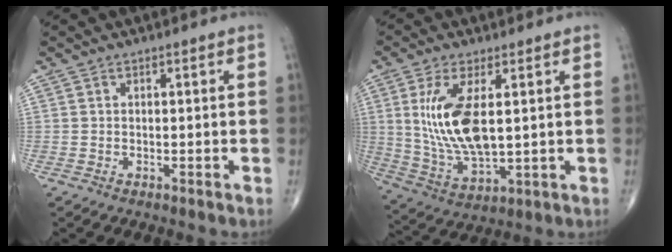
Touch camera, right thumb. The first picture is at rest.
{"total": 13.6, "force": [2.5, 5.8, 12.1], "torque": [-0.248, -0.020, 0.063]}